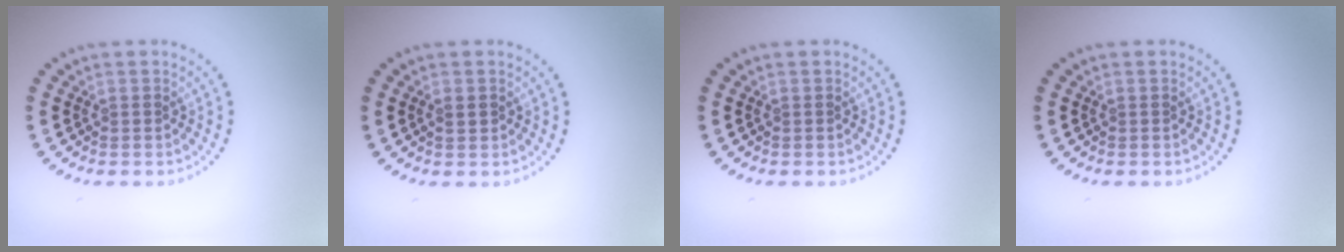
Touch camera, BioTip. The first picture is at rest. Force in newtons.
{"total": 0.5, "press": 0.5, "slide": 0.2}
{"total": 0.0}
{"total": 0.0}